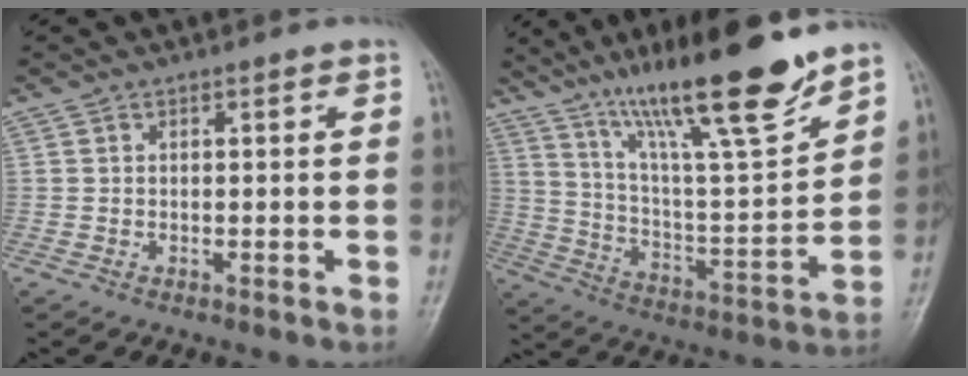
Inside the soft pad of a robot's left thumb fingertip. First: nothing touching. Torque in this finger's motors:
{"motor_torque": [1.87, 0.45, 1.32, -1.45, 0.35]}